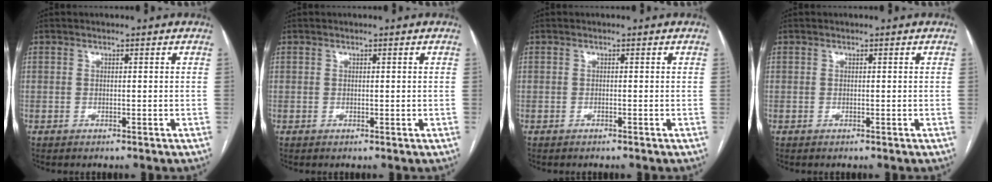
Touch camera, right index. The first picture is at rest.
{"total": 0.0}
{"total": 0.0}
{"total": 0.0}